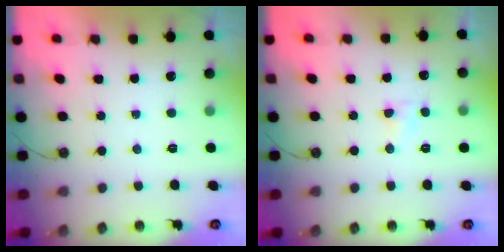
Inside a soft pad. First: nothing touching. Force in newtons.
{"total": 3.8, "press": 3.8, "slide": 0.4}